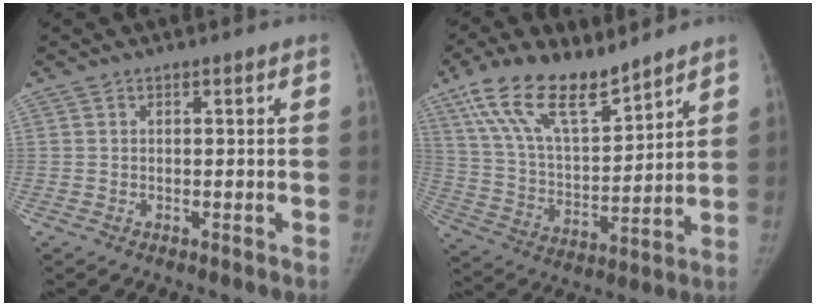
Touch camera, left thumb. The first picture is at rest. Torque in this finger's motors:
{"motor_torque": [1.47, 0.66, 1.45, -1.31, 0.48]}